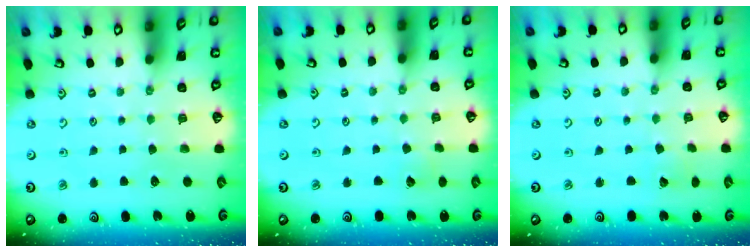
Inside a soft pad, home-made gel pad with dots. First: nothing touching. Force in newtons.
{"total": 2.8, "press": 2.7, "slide": 0.3}
{"total": 2.7, "press": 2.6, "slide": 0.4}